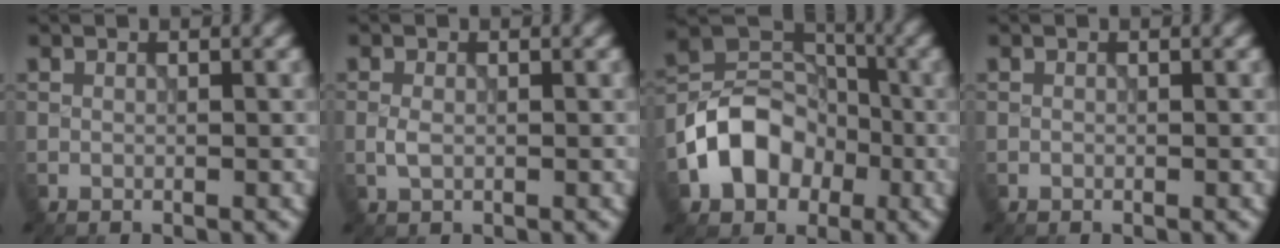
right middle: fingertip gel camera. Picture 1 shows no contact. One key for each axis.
{"total": 1.2, "fx": -0.2, "fy": 0.8, "fz": 0.9, "tx": -0.024, "ty": 0.000, "tz": -0.006}
{"total": 7.3, "fx": -2.9, "fy": 5.6, "fz": 3.7, "tx": -0.053, "ty": 0.005, "tz": -0.059}
{"total": 0.0}